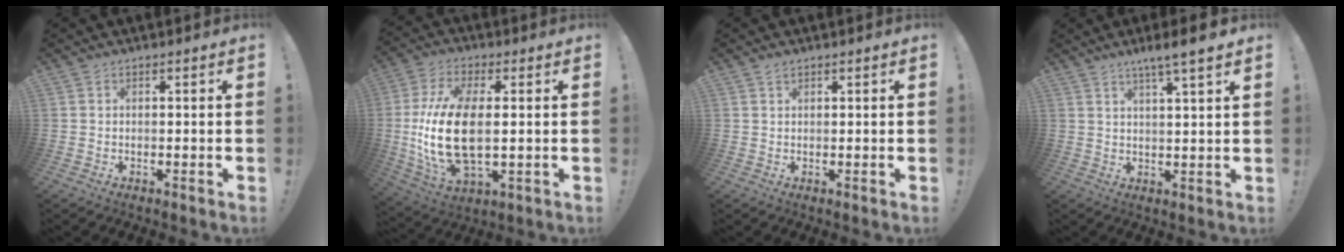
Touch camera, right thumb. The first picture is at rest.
{"total": 19.6, "force": [0.1, 10.0, 16.8], "torque": [-0.342, -0.015, 0.006]}
{"total": 1.1, "force": [0.9, 0.5, 0.4], "torque": [-0.003, -0.002, 0.016]}
{"total": 6.2, "force": [4.5, -0.4, 4.3], "torque": [-0.062, -0.030, 0.069]}